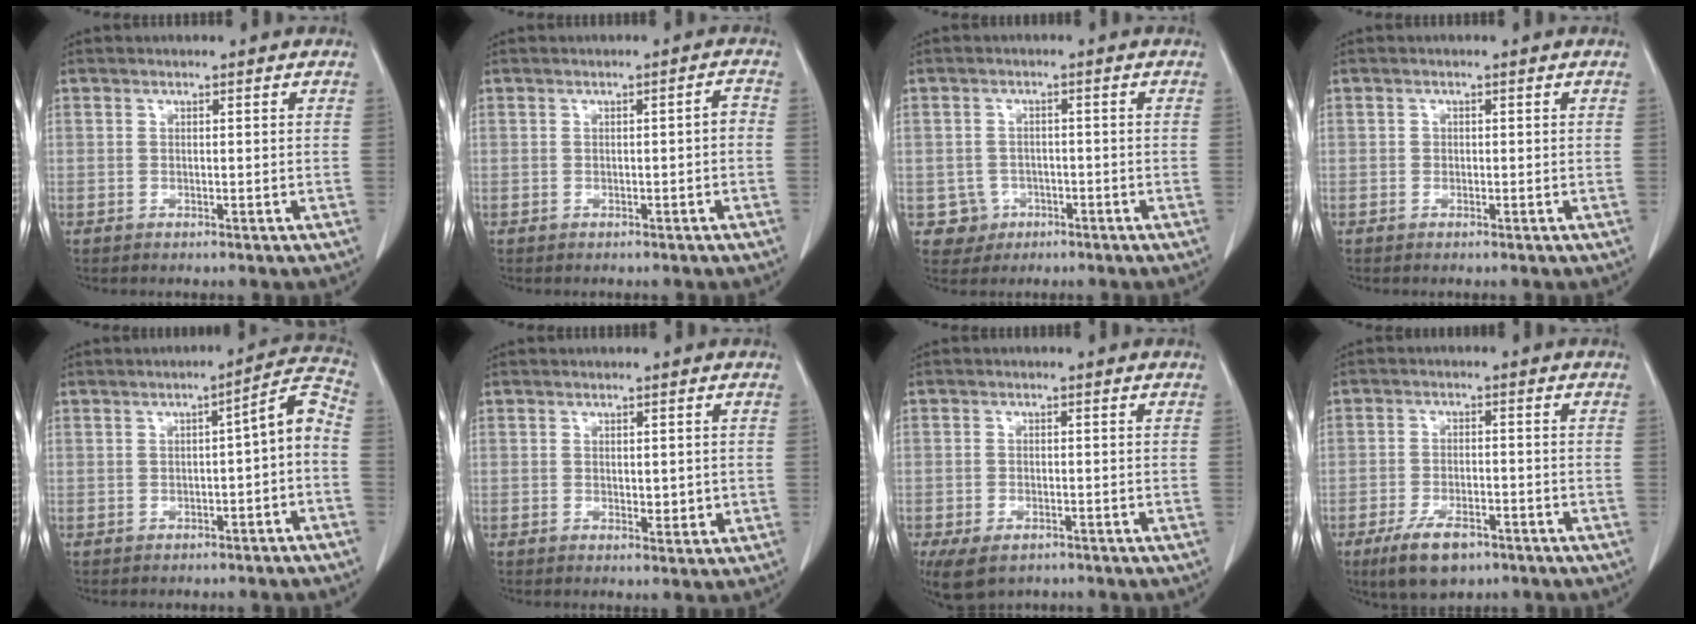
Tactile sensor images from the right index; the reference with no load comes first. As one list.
[{"total": 1.8, "force": [-0.2, 0.4, 1.8], "torque": [-0.026, 0.006, -0.002]}, {"total": 4.0, "force": [-1.1, 3.9, -0.1], "torque": [0.010, 0.012, -0.013]}, {"total": 0.7, "force": [0.0, 0.6, 0.2], "torque": [0.001, 0.002, 0.000]}, {"total": 5.7, "force": [-1.1, 0.9, 5.6], "torque": [-0.068, 0.027, -0.017]}, {"total": 2.6, "force": [0.1, 1.3, 2.3], "torque": [-0.031, -0.006, 0.006]}, {"total": 6.9, "force": [-4.2, 4.0, 3.7], "torque": [-0.073, -0.010, -0.064]}, {"total": 7.1, "force": [-4.5, 3.1, 4.5], "torque": [-0.088, -0.007, -0.073]}]